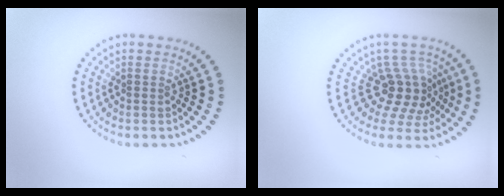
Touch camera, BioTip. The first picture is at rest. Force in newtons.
{"total": 4.3, "press": 3.1, "slide": 3.0}